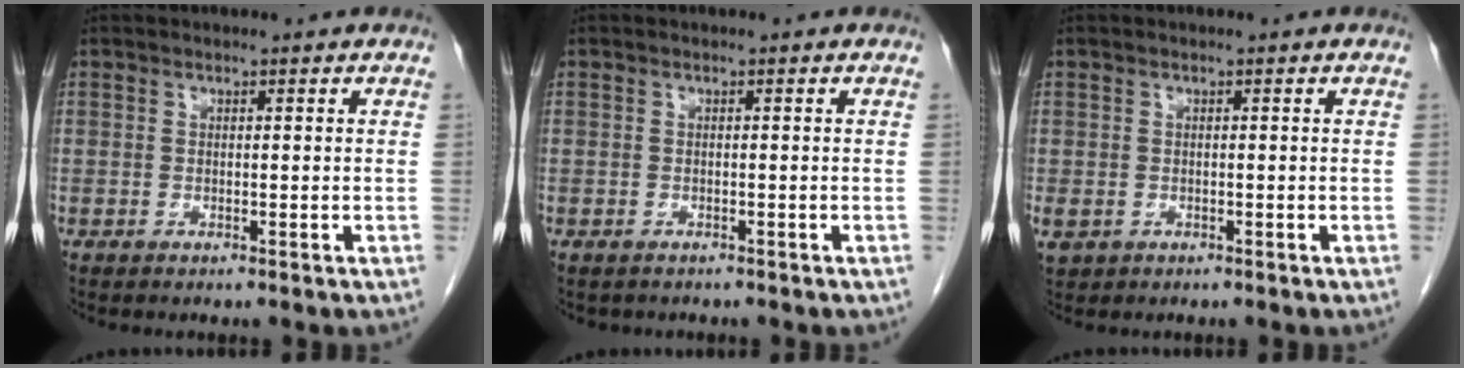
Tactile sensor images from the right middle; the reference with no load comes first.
{"total": 1.1, "force": [-1.0, 0.6, 0.0], "torque": [-0.011, 0.000, -0.013]}
{"total": 2.0, "force": [-0.5, 1.6, 1.0], "torque": [-0.024, -0.003, 0.002]}